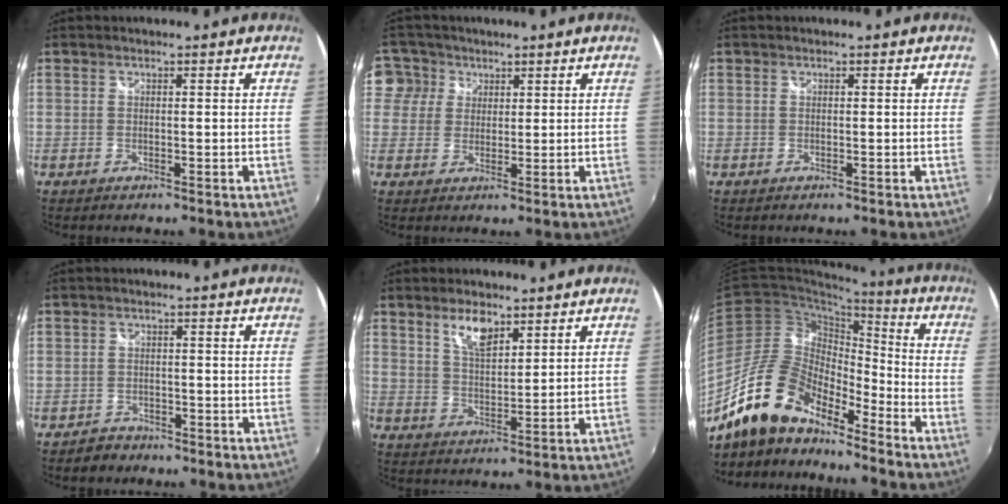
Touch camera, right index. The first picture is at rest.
{"total": 5.4, "force": [2.0, 4.9, 0.5], "torque": [-0.001, 0.015, 0.026]}
{"total": 0.0}
{"total": 2.8, "force": [-2.0, 2.0, -0.2], "torque": [-0.002, 0.009, -0.031]}
{"total": 6.0, "force": [4.0, 2.3, 3.8], "torque": [-0.066, 0.002, 0.075]}
{"total": 16.1, "force": [-12.7, 5.6, 8.2], "torque": [-0.158, 0.001, -0.246]}